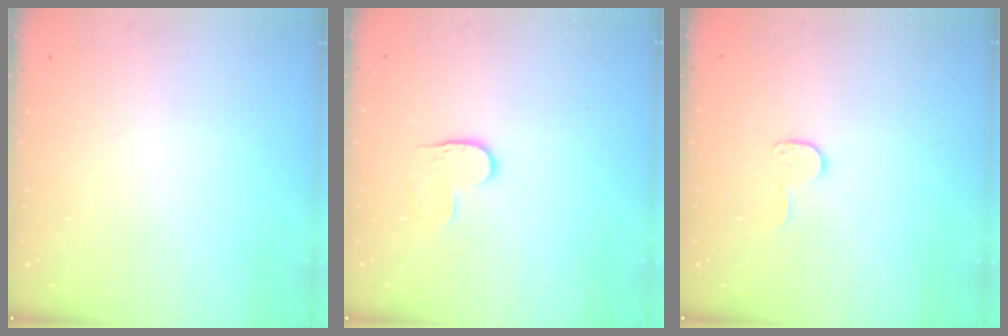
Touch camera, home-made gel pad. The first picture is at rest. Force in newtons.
{"total": 4.0, "press": 4.0, "slide": 0.4}
{"total": 6.4, "press": 6.4, "slide": 0.4}